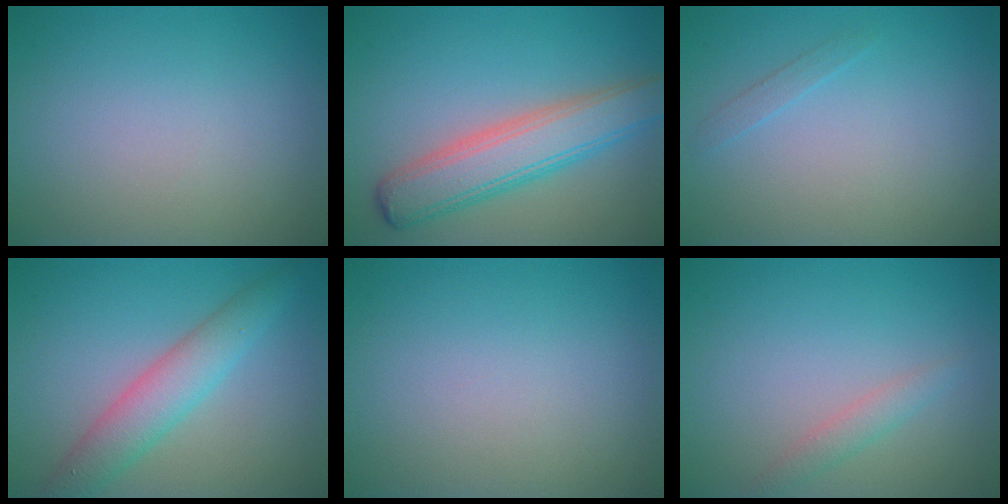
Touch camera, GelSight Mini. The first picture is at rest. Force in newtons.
{"total": 5.9, "press": 5.9, "slide": 0.2}
{"total": 0.7, "press": 0.7, "slide": 0.0}
{"total": 4.3, "press": 4.3, "slide": 0.1}
{"total": 0.0}
{"total": 1.4, "press": 1.4, "slide": 0.1}